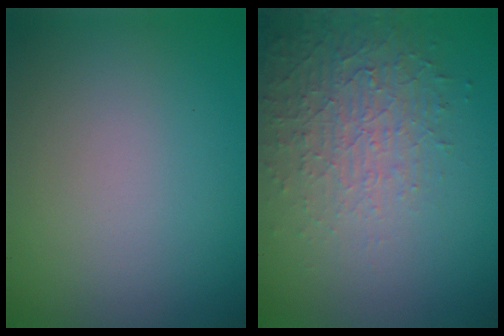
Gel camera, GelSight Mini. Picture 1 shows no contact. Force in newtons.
{"total": 4.9, "press": 3.2, "slide": 3.6}